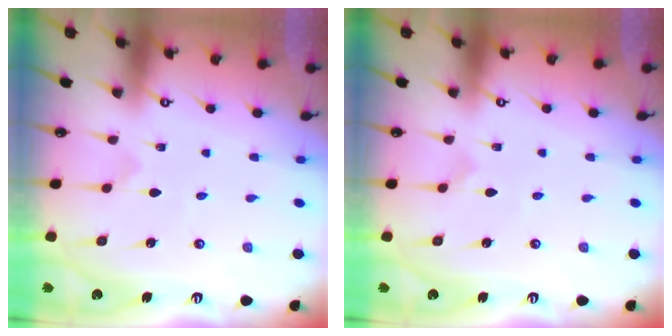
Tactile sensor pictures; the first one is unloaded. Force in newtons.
{"total": 0.0}